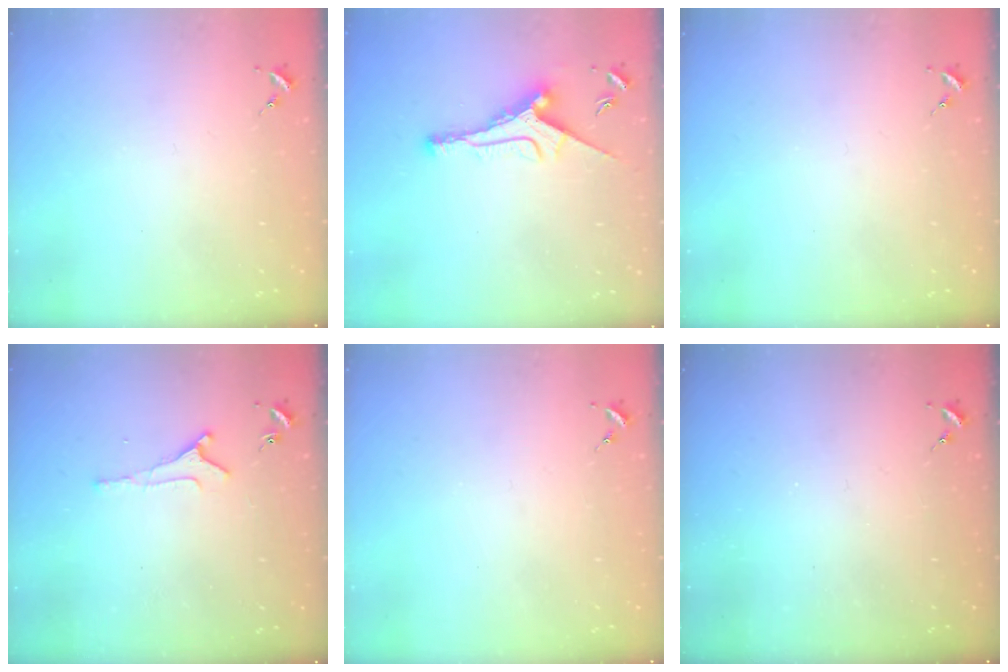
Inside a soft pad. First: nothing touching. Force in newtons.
{"total": 10.4, "press": 10.4, "slide": 0.2}
{"total": 0.0}
{"total": 3.8, "press": 3.7, "slide": 0.5}
{"total": 0.0}
{"total": 0.0}